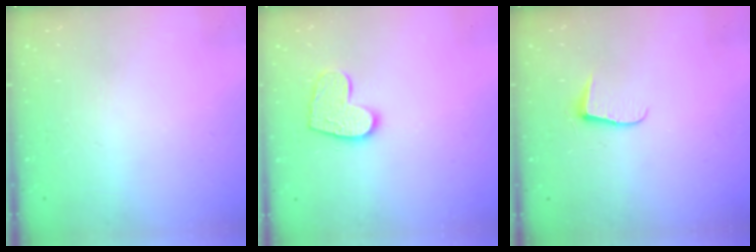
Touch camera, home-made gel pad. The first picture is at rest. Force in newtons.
{"total": 11.7, "press": 11.7, "slide": 0.8}
{"total": 5.9, "press": 5.9, "slide": 0.6}